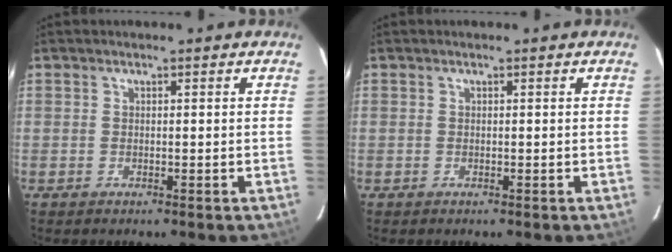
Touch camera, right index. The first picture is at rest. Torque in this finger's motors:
{"motor_torque": [-0.01, 0.01, 0.00, 0.01]}